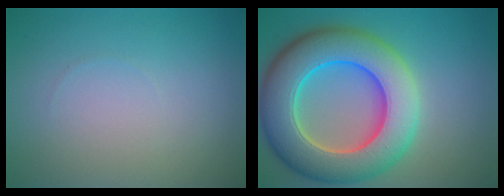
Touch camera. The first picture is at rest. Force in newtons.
{"total": 11.6, "press": 11.6, "slide": 0.7}